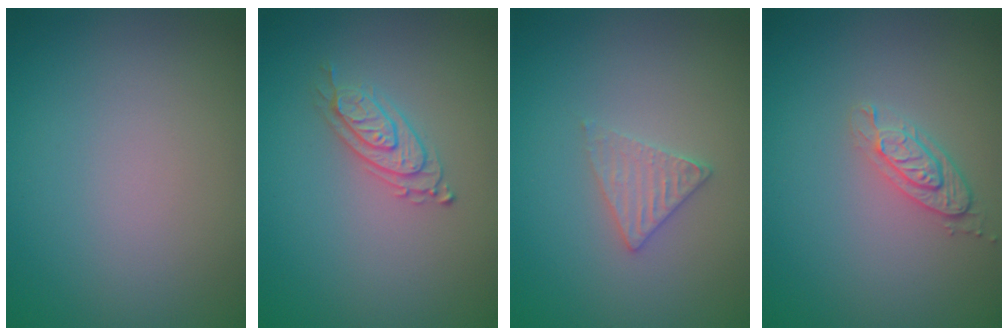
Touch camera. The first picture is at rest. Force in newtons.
{"total": 2.3, "press": 2.1, "slide": 0.9}
{"total": 1.8, "press": 1.8, "slide": 0.3}
{"total": 2.1, "press": 1.8, "slide": 1.1}